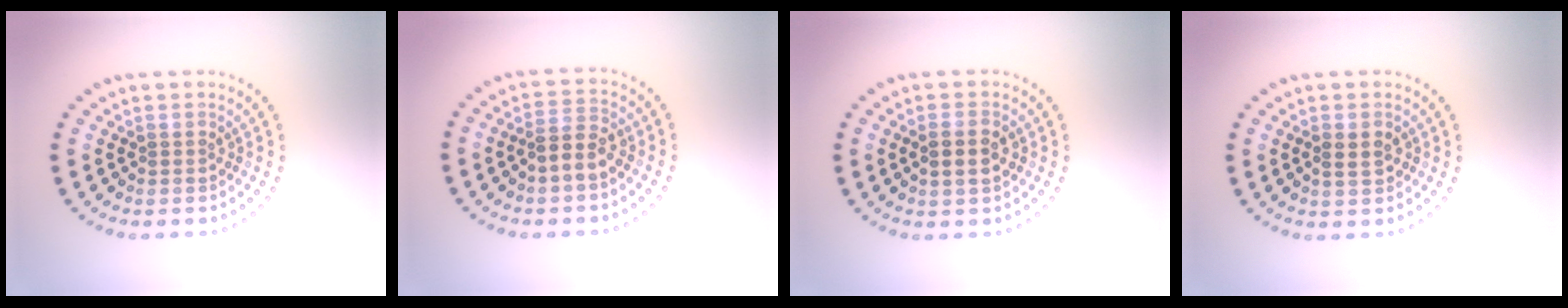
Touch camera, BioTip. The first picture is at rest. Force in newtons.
{"total": 2.6, "press": 2.4, "slide": 0.9}
{"total": 2.3, "press": 2.2, "slide": 0.6}
{"total": 1.3, "press": 1.3, "slide": 0.1}